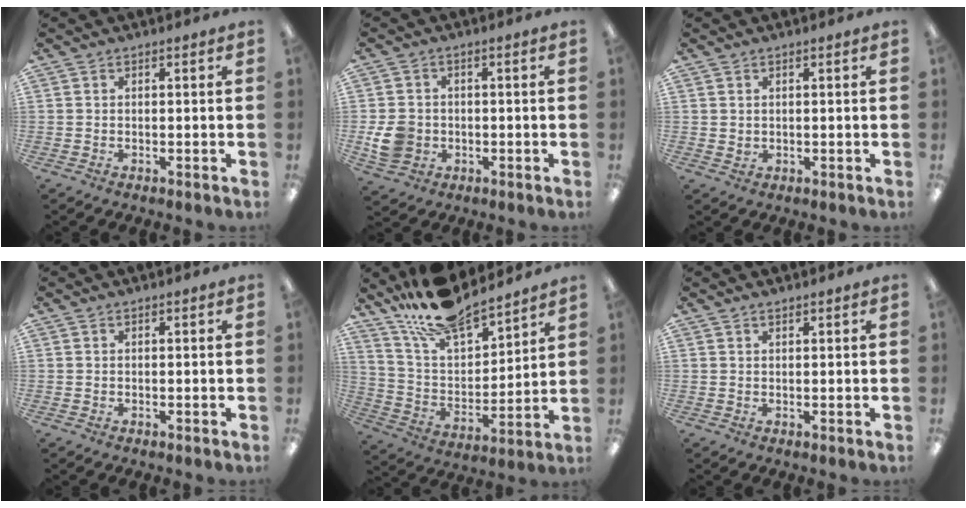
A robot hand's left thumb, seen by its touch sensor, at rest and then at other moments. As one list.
[{"total": 6.4, "force": [-1.1, 5.6, 2.9], "torque": [-0.055, 0.006, -0.020]}, {"total": 1.0, "force": [0.8, 0.6, 0.2], "torque": [-0.004, -0.001, 0.016]}, {"total": 0.0}, {"total": 16.4, "force": [14.8, 4.4, 5.5], "torque": [-0.121, -0.103, 0.268]}, {"total": 0.9, "force": [0.9, 0.1, 0.3], "torque": [-0.006, -0.001, 0.015]}]